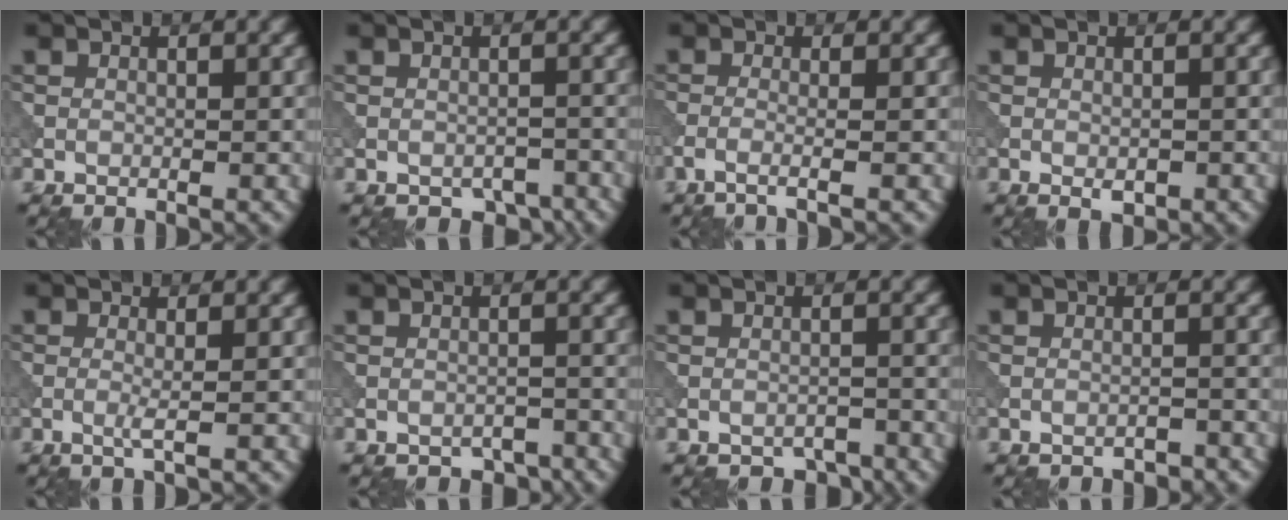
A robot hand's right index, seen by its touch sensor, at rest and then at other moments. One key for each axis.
{"total": 2.3, "fx": -1.6, "fy": 1.2, "fz": 1.0, "tx": -0.013, "ty": -0.011, "tz": -0.020}
{"total": 2.3, "fx": -1.0, "fy": 0.7, "fz": 2.0, "tx": -0.021, "ty": -0.002, "tz": -0.034}
{"total": 1.1, "fx": -0.4, "fy": 0.6, "fz": 0.9, "tx": -0.015, "ty": -0.003, "tz": -0.005}
{"total": 1.3, "fx": -0.2, "fy": 0.1, "fz": 1.3, "tx": -0.029, "ty": -0.003, "tz": -0.007}
{"total": 2.0, "fx": -1.7, "fy": 0.8, "fz": 0.4, "tx": -0.002, "ty": -0.002, "tz": -0.023}
{"total": 1.9, "fx": -1.7, "fy": 0.7, "fz": 0.4, "tx": -0.002, "ty": -0.001, "tz": -0.024}
{"total": 1.9, "fx": -1.8, "fy": 0.2, "fz": 0.3, "tx": -0.002, "ty": 0.002, "tz": -0.028}